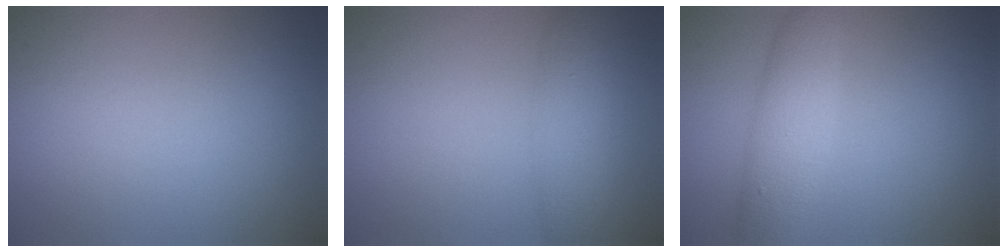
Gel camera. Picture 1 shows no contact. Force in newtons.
{"total": 2.8, "press": 2.8, "slide": 0.1}
{"total": 3.8, "press": 3.8, "slide": 0.1}